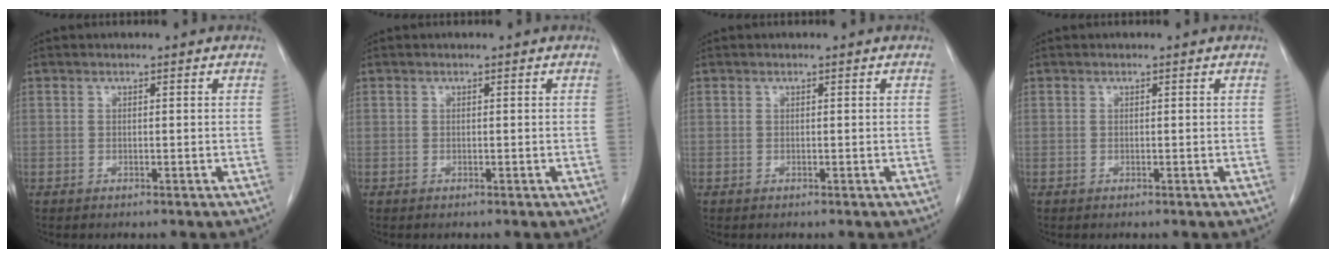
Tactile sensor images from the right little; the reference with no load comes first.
{"total": 0.0}
{"total": 0.0}
{"total": 0.0}